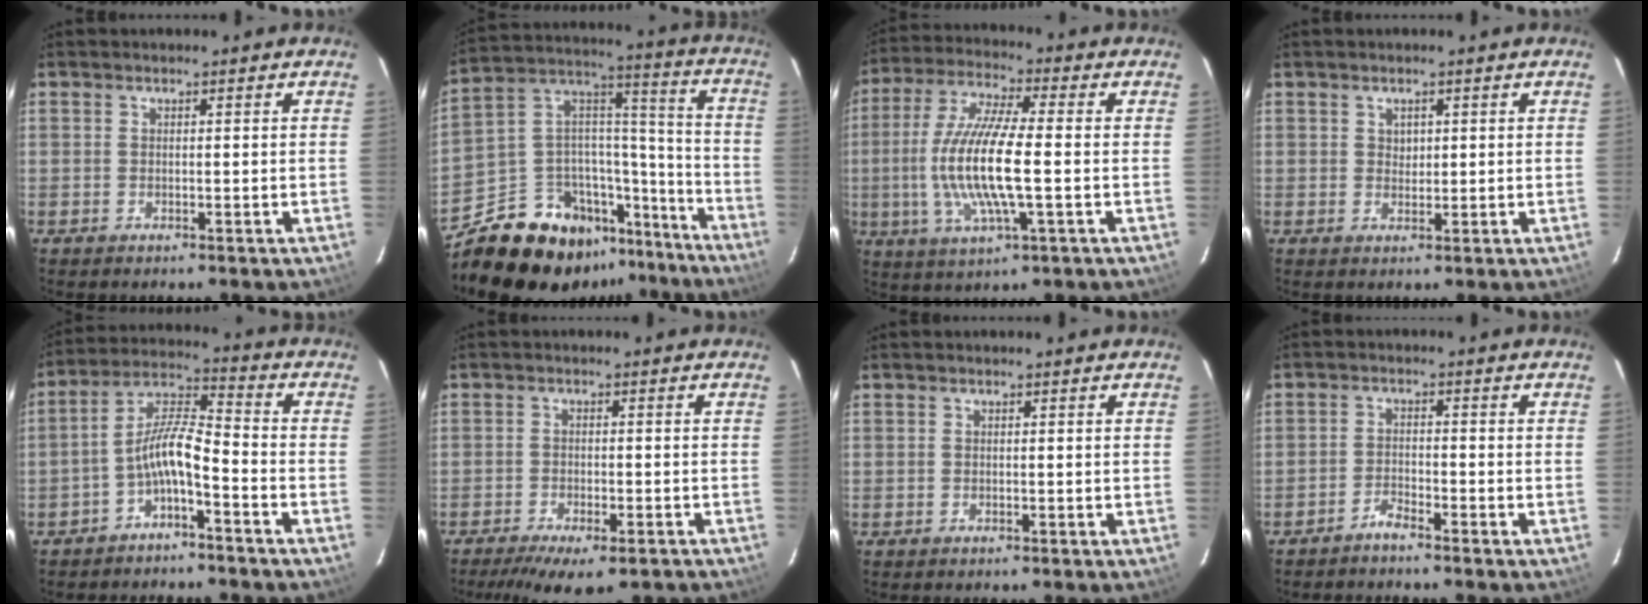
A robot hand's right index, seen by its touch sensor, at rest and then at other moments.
{"total": 23.2, "force": [-17.2, 12.5, 9.2], "torque": [-0.177, 0.077, -0.247]}
{"total": 15.4, "force": [-1.8, 2.8, 15.0], "torque": [-0.306, -0.004, -0.036]}
{"total": 2.0, "force": [0.7, 1.6, 0.9], "torque": [-0.006, 0.005, 0.015]}
{"total": 8.0, "force": [-4.2, 1.9, 6.6], "torque": [-0.148, 0.019, -0.077]}
{"total": 13.3, "force": [-9.9, 4.5, 7.7], "torque": [-0.156, -0.035, -0.142]}
{"total": 0.0}
{"total": 2.7, "force": [-2.5, 0.3, 1.1], "torque": [-0.039, 0.006, -0.050]}